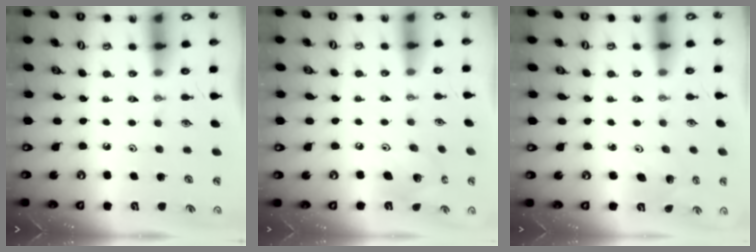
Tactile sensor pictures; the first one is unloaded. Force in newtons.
{"total": 11.4, "press": 11.2, "slide": 2.1}
{"total": 3.2, "press": 3.0, "slide": 1.2}